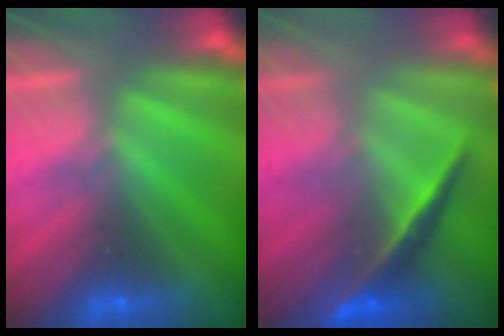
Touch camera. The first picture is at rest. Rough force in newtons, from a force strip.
{"total": 2.0}